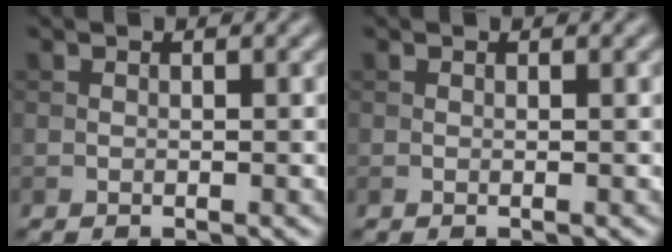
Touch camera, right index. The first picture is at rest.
{"total": 0.0}